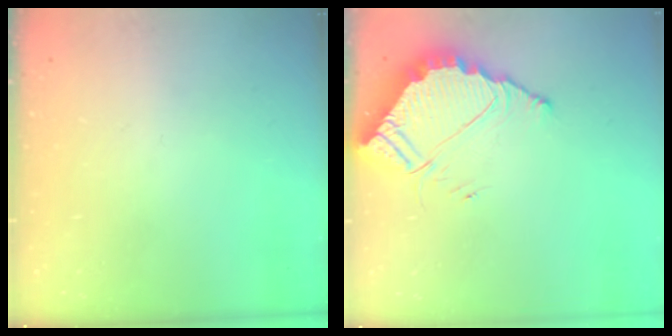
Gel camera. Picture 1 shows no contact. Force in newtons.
{"total": 7.2, "press": 7.2, "slide": 0.3}